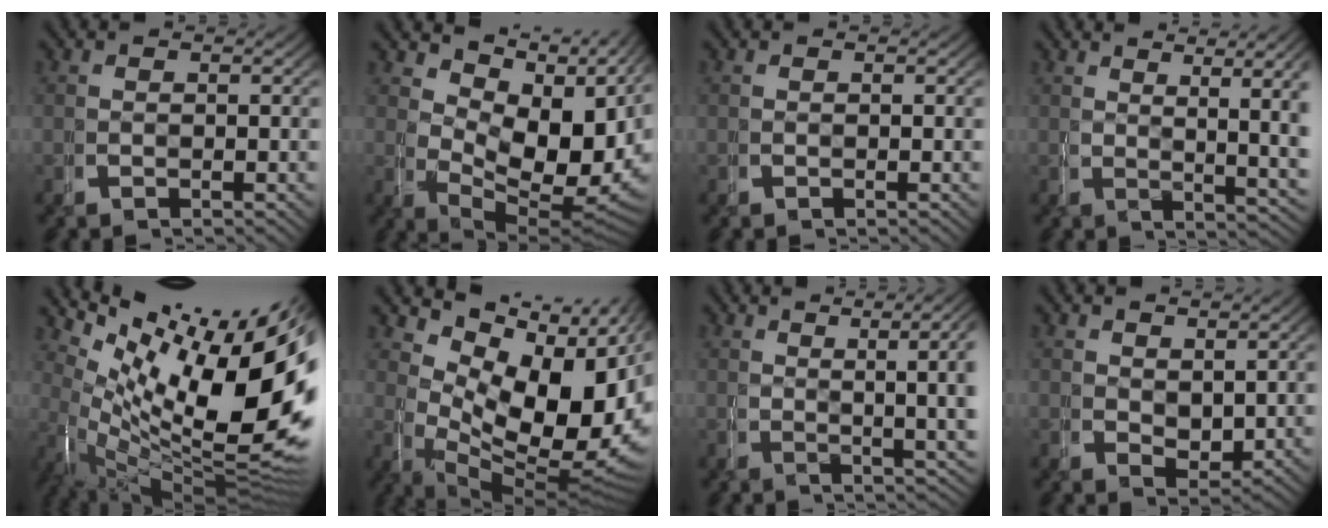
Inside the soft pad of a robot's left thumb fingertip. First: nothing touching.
{"total": 16.1, "force": [1.7, 10.4, 12.1], "torque": [-0.184, -0.029, 0.041]}
{"total": 0.0}
{"total": 6.1, "force": [1.1, 2.8, 5.4], "torque": [-0.084, -0.009, 0.026]}
{"total": 21.4, "force": [0.4, 12.7, 17.2], "torque": [-0.274, -0.062, 0.040]}
{"total": 18.7, "force": [0.8, 12.2, 14.2], "torque": [-0.218, -0.030, 0.021]}
{"total": 7.5, "force": [1.7, 3.3, 6.6], "torque": [-0.081, 0.003, 0.030]}
{"total": 2.1, "force": [0.9, 1.3, 1.4], "torque": [-0.018, -0.009, 0.021]}